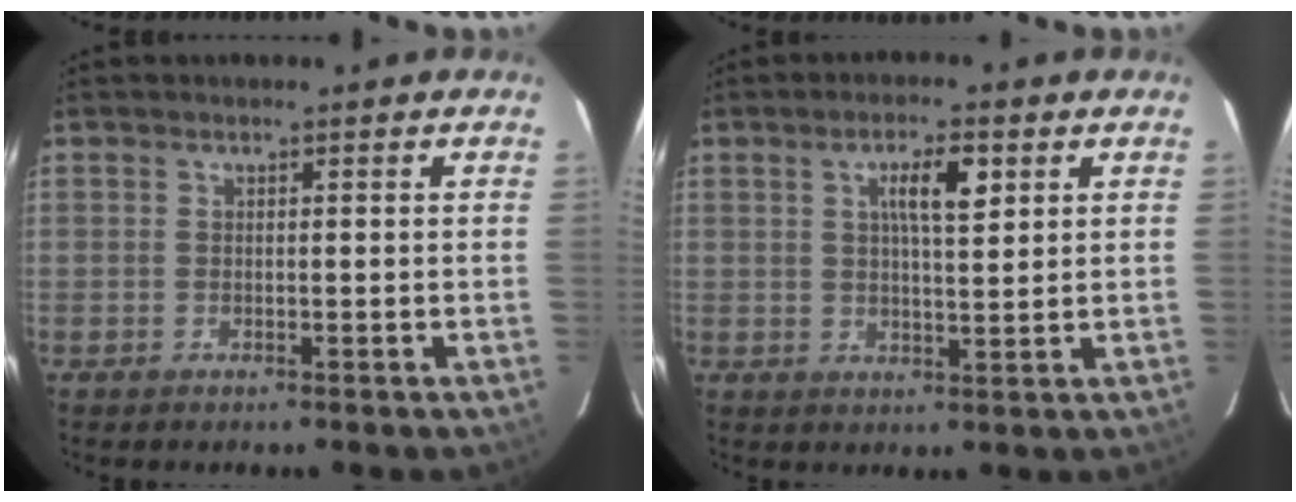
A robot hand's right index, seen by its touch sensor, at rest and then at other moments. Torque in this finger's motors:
{"motor_torque": [0.31, 0.06, 0.34, 0.08]}